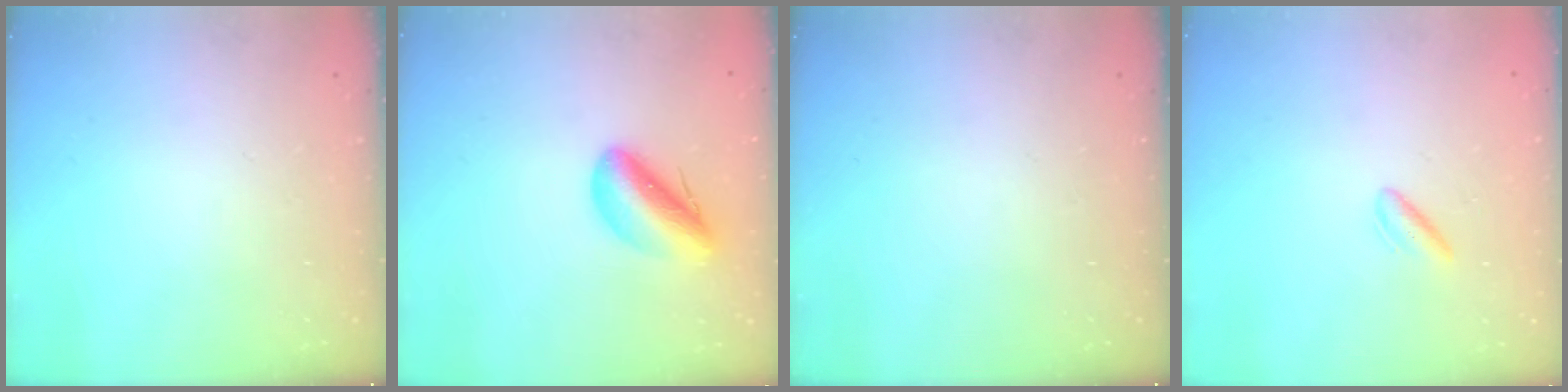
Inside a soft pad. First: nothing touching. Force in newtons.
{"total": 10.1, "press": 9.7, "slide": 2.8}
{"total": 0.0}
{"total": 2.4, "press": 2.1, "slide": 1.2}